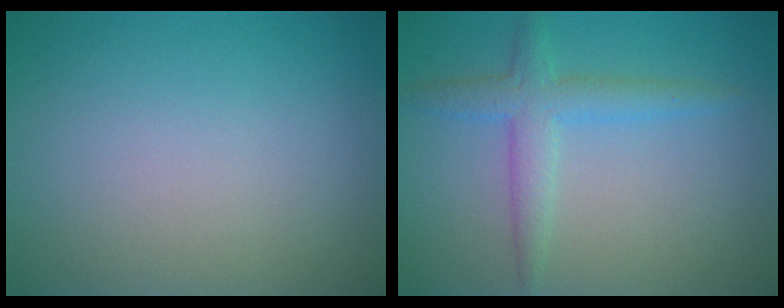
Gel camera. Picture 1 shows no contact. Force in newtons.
{"total": 3.1, "press": 3.0, "slide": 0.1}